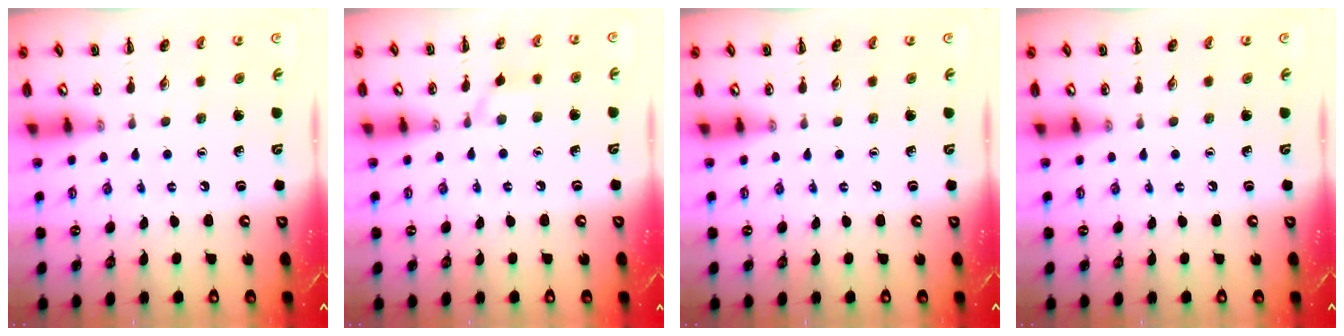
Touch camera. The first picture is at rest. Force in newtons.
{"total": 5.2, "press": 4.8, "slide": 1.8}
{"total": 0.0}
{"total": 0.0}